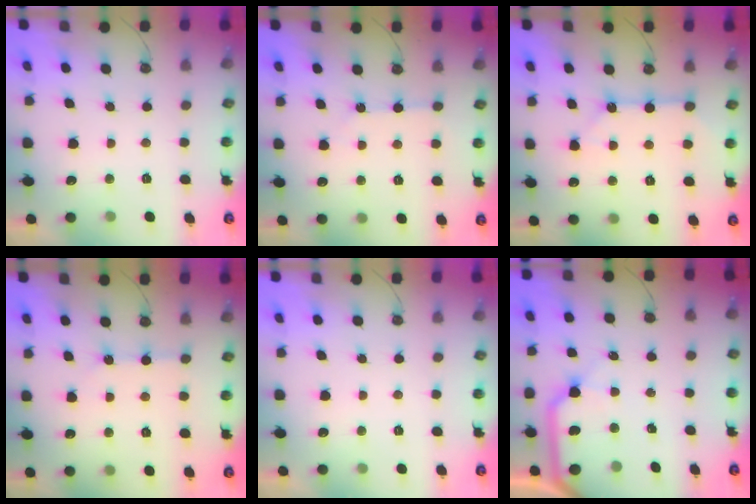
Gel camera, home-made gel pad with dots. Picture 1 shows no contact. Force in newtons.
{"total": 4.0, "press": 3.9, "slide": 0.6}
{"total": 6.6, "press": 6.6, "slide": 0.8}
{"total": 3.8, "press": 3.8, "slide": 0.6}
{"total": 0.0}
{"total": 12.3, "press": 12.3, "slide": 1.2}